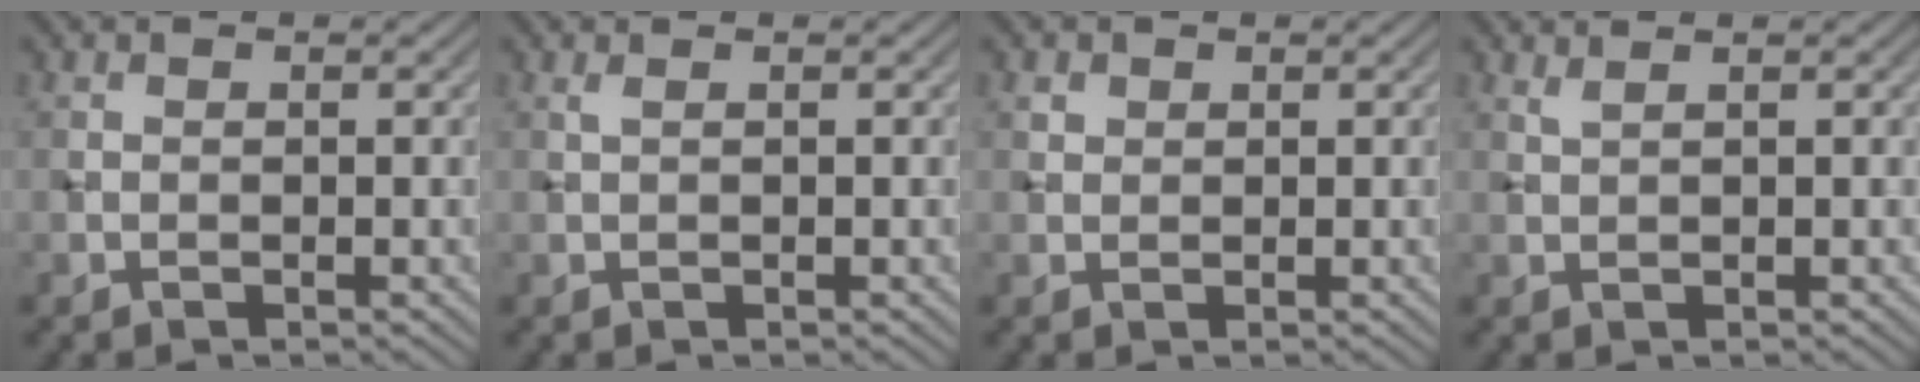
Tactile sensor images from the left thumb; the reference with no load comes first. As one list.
[{"total": 0.6, "force": [0.3, 0.1, 0.5], "torque": [-0.014, 0.005, 0.006]}, {"total": 1.0, "force": [0.6, 0.8, 0.3], "torque": [-0.005, 0.000, 0.011]}, {"total": 1.2, "force": [0.9, 0.2, 0.7], "torque": [-0.019, 0.004, 0.013]}]